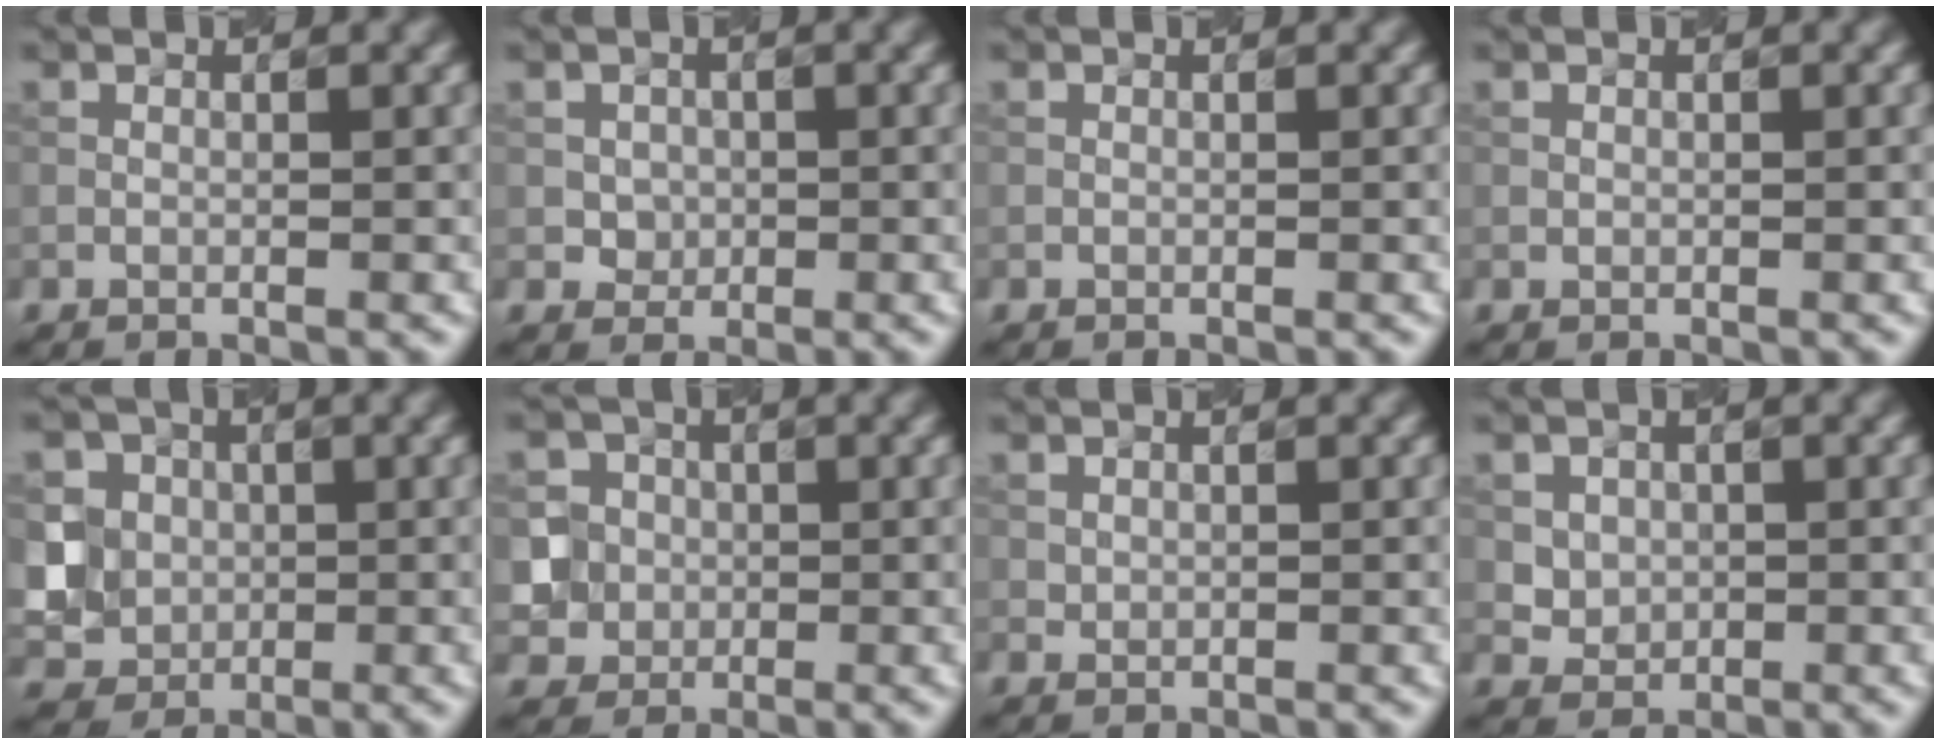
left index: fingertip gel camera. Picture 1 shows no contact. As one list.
[{"total": 1.8, "force": [0.0, 1.7, 0.6], "torque": [-0.005, -0.003, 0.008]}, {"total": 0.0}, {"total": 0.0}, {"total": 7.2, "force": [0.7, 6.5, 2.8], "torque": [-0.071, 0.024, -0.004]}, {"total": 6.5, "force": [-1.0, 6.2, 1.3], "torque": [-0.025, 0.013, -0.030]}, {"total": 0.6, "force": [0.3, 0.5, 0.2], "torque": [-0.004, -0.002, 0.009]}, {"total": 2.7, "force": [0.7, 2.4, 1.0], "torque": [-0.026, -0.007, 0.029]}]